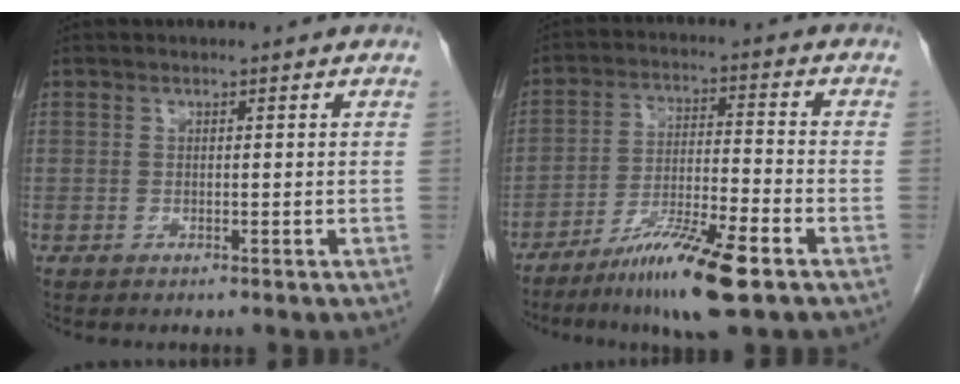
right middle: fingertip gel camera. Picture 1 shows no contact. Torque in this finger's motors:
{"motor_torque": [1.18, -0.96, 0.22, 0.11]}